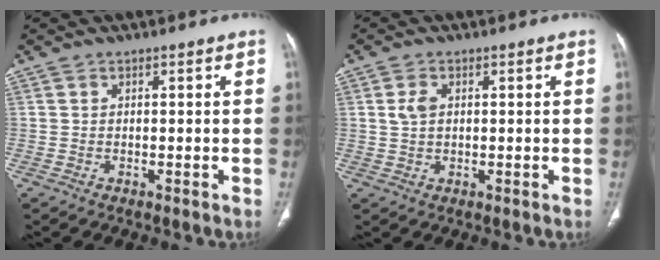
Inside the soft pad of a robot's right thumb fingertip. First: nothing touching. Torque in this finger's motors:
{"motor_torque": [-0.14, -0.71, 0.28, 0.14, -0.02]}